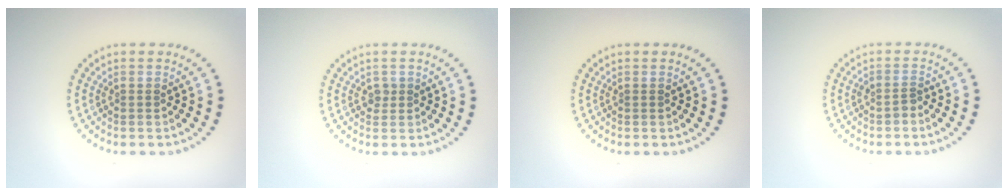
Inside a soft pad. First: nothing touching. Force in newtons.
{"total": 0.7, "press": 0.7, "slide": 0.2}
{"total": 0.0}
{"total": 1.1, "press": 0.8, "slide": 0.7}